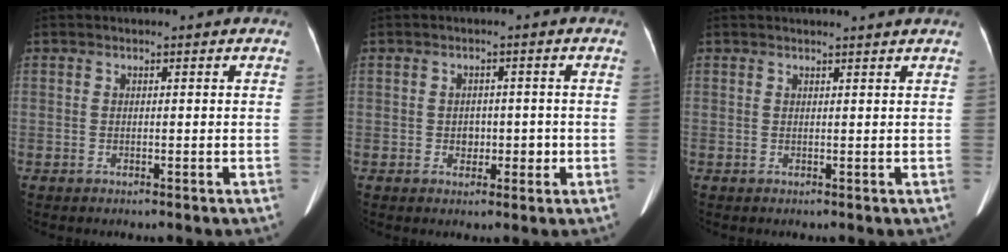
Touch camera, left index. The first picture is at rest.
{"total": 2.9, "force": [-0.8, 2.1, 1.8], "torque": [-0.021, 0.007, -0.005]}
{"total": 3.6, "force": [3.4, -0.5, 1.2], "torque": [-0.015, 0.011, 0.037]}